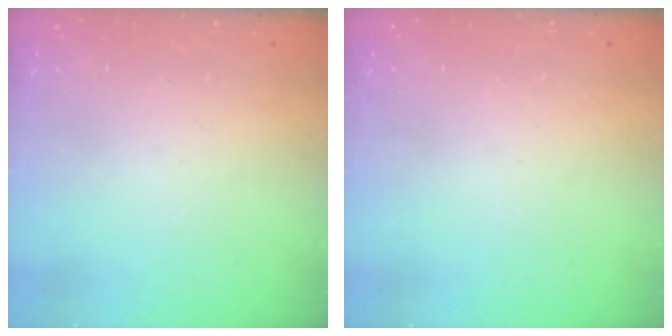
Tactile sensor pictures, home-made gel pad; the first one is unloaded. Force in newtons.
{"total": 0.0}